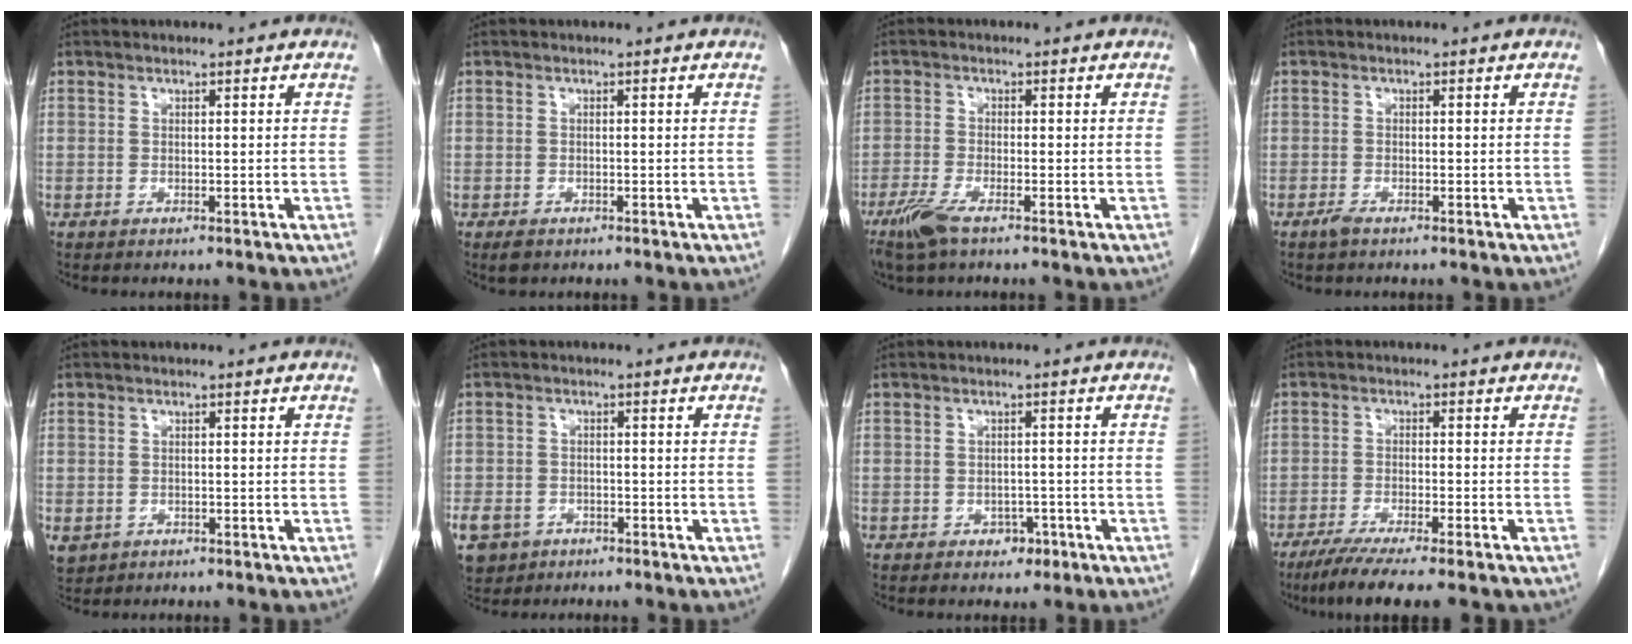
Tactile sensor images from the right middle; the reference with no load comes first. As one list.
[{"total": 1.3, "force": [-0.8, 0.8, 0.6], "torque": [-0.014, 0.000, -0.007]}, {"total": 4.4, "force": [-3.0, 0.7, 3.2], "torque": [-0.075, -0.012, -0.058]}, {"total": 1.2, "force": [-0.9, 0.2, 0.7], "torque": [-0.020, -0.002, -0.016]}, {"total": 2.9, "force": [-1.1, 2.5, 0.9], "torque": [-0.019, -0.001, -0.011]}, {"total": 10.0, "force": [-5.0, 8.0, 3.3], "torque": [-0.099, 0.002, -0.078]}, {"total": 2.3, "force": [-1.3, 1.6, 1.0], "torque": [-0.008, 0.006, -0.012]}, {"total": 8.4, "force": [-6.5, 0.2, 5.4], "torque": [-0.079, -0.019, -0.101]}]